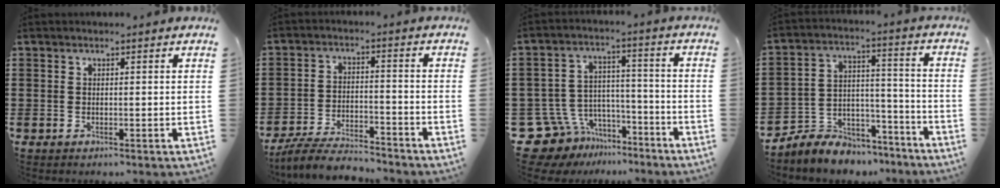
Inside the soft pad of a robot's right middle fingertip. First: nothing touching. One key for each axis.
{"total": 6.1, "fx": -5.8, "fy": 0.8, "fz": 2.0, "tx": -0.040, "ty": 0.004, "tz": -0.112}
{"total": 8.3, "fx": -6.7, "fy": 4.8, "fz": 0.8, "tx": -0.050, "ty": 0.011, "tz": -0.130}
{"total": 6.6, "fx": -6.3, "fy": 2.1, "fz": -0.1, "tx": -0.011, "ty": 0.013, "tz": -0.128}